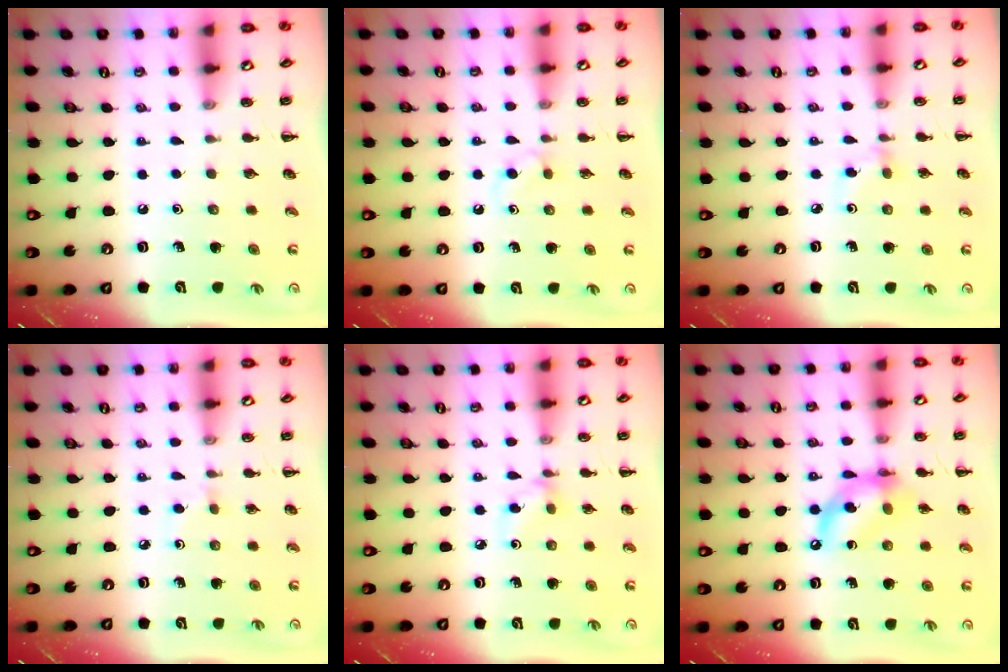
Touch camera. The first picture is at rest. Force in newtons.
{"total": 2.6, "press": 2.3, "slide": 1.2}
{"total": 3.0, "press": 2.8, "slide": 1.2}
{"total": 2.0, "press": 1.8, "slide": 0.8}
{"total": 3.1, "press": 2.9, "slide": 1.1}
{"total": 12.2, "press": 12.0, "slide": 2.6}